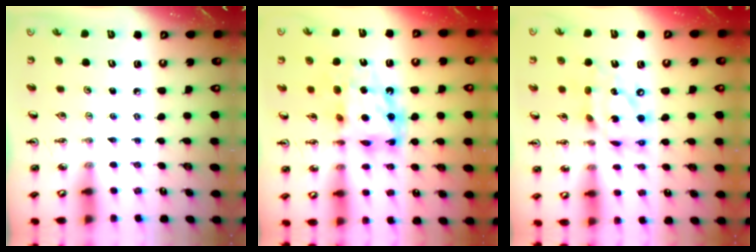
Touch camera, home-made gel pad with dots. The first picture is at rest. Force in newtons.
{"total": 12.9, "press": 12.8, "slide": 1.3}
{"total": 14.0, "press": 13.9, "slide": 1.6}